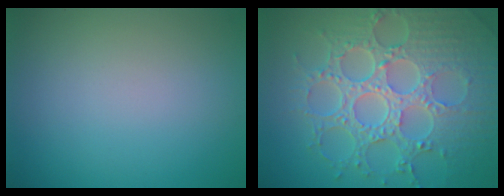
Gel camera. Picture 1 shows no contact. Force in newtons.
{"total": 8.8, "press": 6.4, "slide": 5.9}